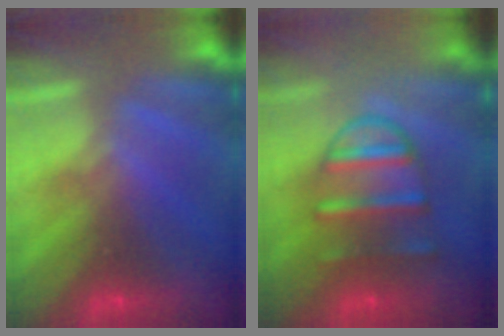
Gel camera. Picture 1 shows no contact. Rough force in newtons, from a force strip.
{"total": 5.7}